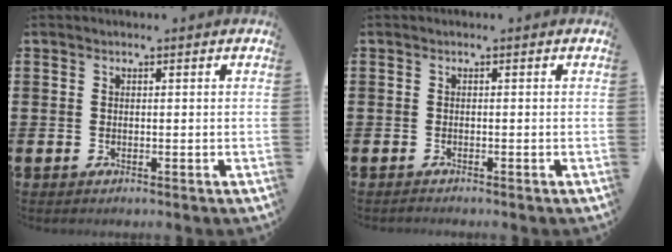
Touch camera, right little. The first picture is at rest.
{"total": 0.9, "force": [-0.9, 0.0, 0.0], "torque": [-0.003, -0.001, -0.018]}